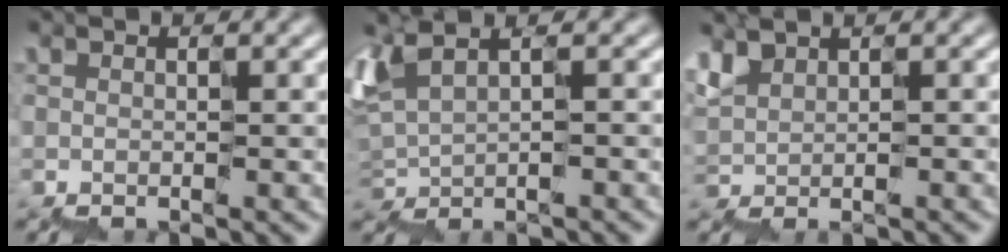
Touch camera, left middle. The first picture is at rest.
{"total": 2.0, "force": [0.6, 1.0, 1.6], "torque": [-0.050, 0.000, 0.009]}
{"total": 1.8, "force": [1.1, 0.9, 1.0], "torque": [-0.029, -0.003, 0.023]}